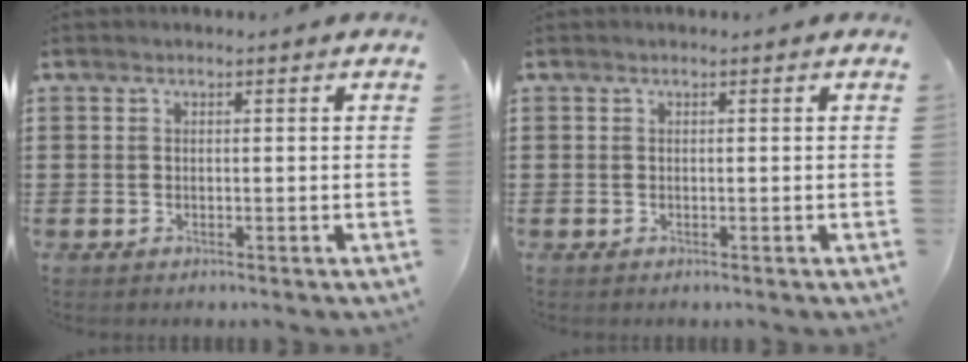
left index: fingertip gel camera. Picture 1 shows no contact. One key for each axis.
{"total": 0.0}